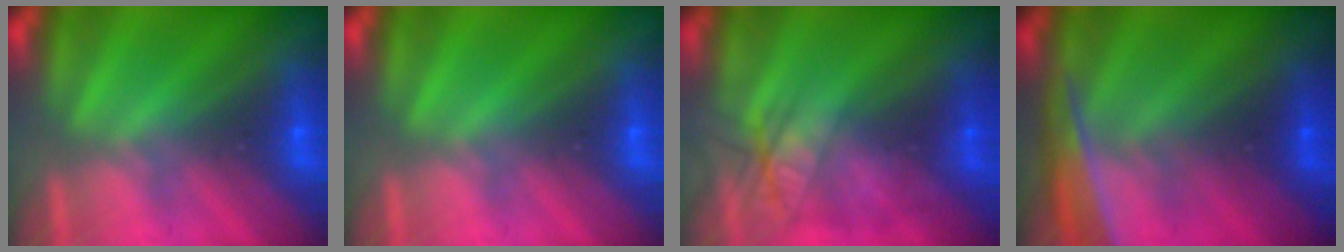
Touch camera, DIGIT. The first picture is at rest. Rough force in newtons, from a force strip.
{"total": 0.0}
{"total": 2.5}
{"total": 3.1}